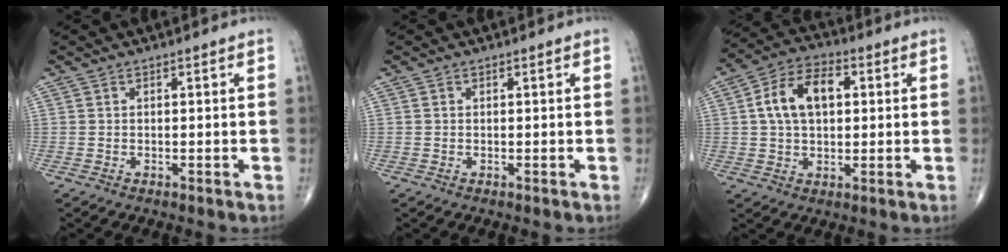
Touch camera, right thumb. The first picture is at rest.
{"total": 0.0}
{"total": 11.2, "force": [2.0, 7.0, 8.5], "torque": [-0.142, 0.019, 0.030]}